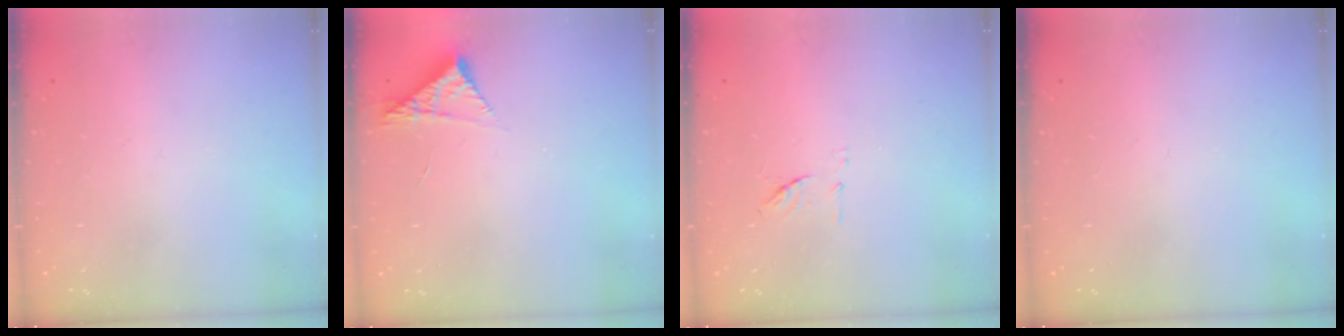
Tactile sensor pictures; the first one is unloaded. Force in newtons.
{"total": 4.3, "press": 4.3, "slide": 0.3}
{"total": 6.8, "press": 6.6, "slide": 1.2}
{"total": 0.0}